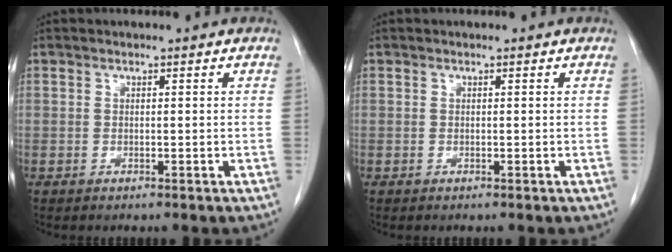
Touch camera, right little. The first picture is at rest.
{"total": 0.0}